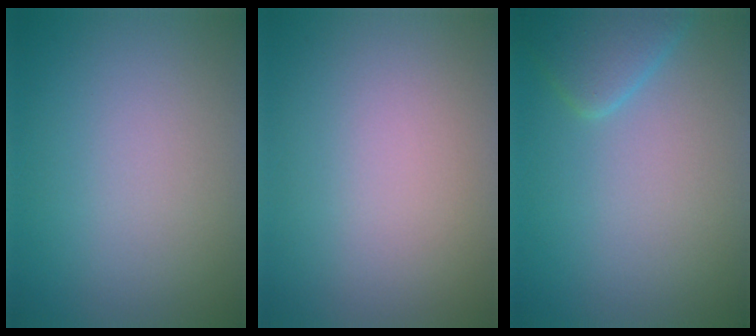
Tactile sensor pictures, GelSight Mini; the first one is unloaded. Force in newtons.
{"total": 0.0}
{"total": 2.7, "press": 2.7, "slide": 0.2}